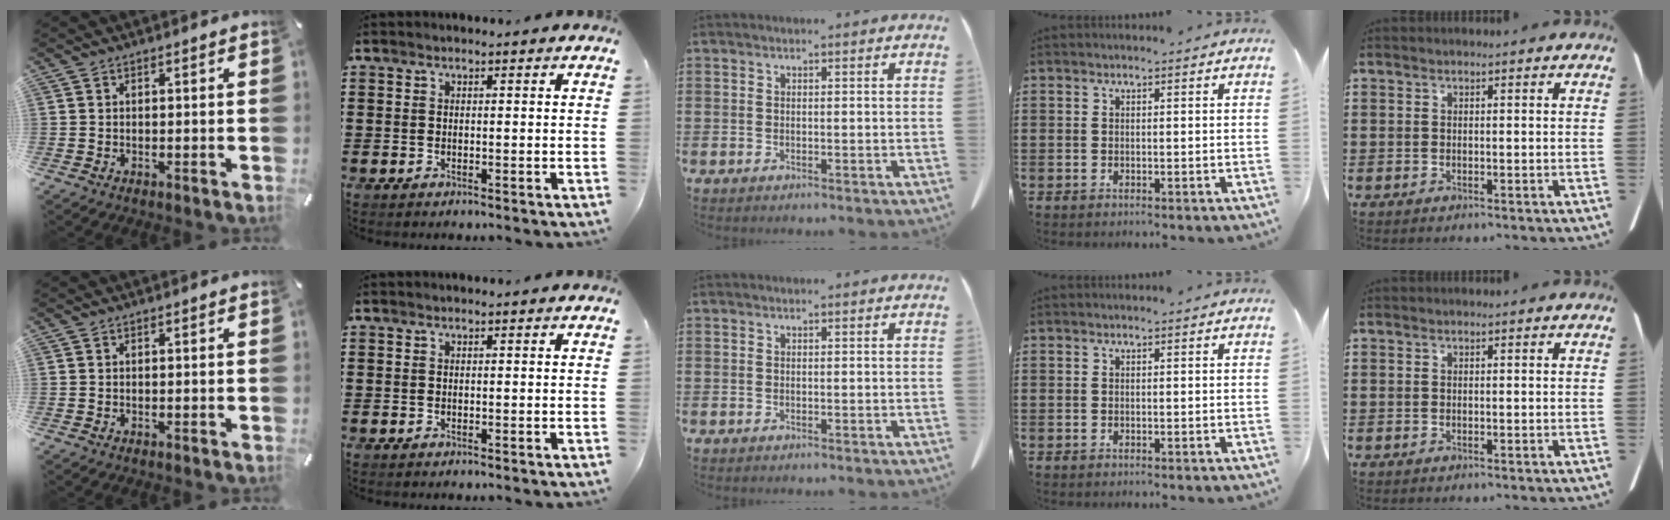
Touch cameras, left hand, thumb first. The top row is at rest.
{}